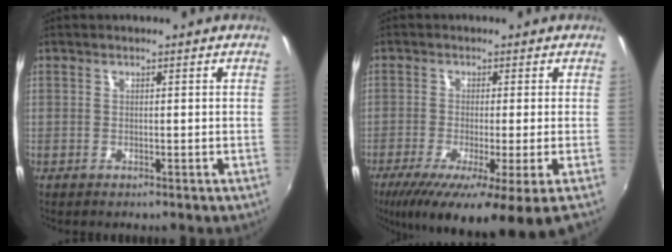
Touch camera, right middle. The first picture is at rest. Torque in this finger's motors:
{"motor_torque": [1.16, -0.97, 0.45, 0.12]}